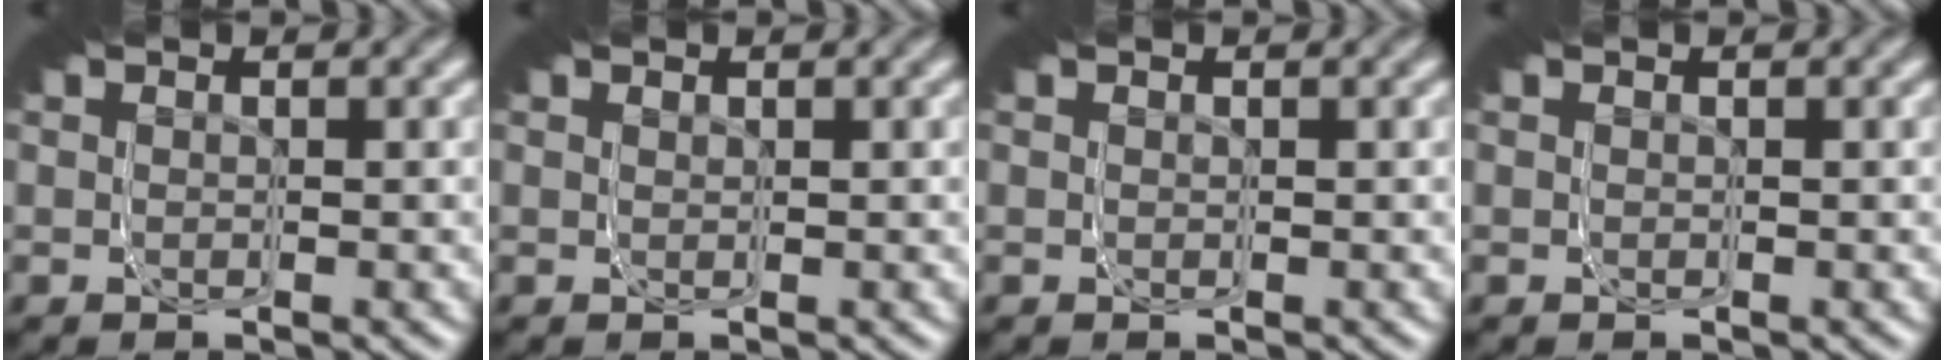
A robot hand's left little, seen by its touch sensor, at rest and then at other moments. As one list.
[{"total": 0.5, "force": [0.3, 0.4, 0.1], "torque": [-0.008, -0.003, 0.004]}, {"total": 0.0}, {"total": 0.0}]